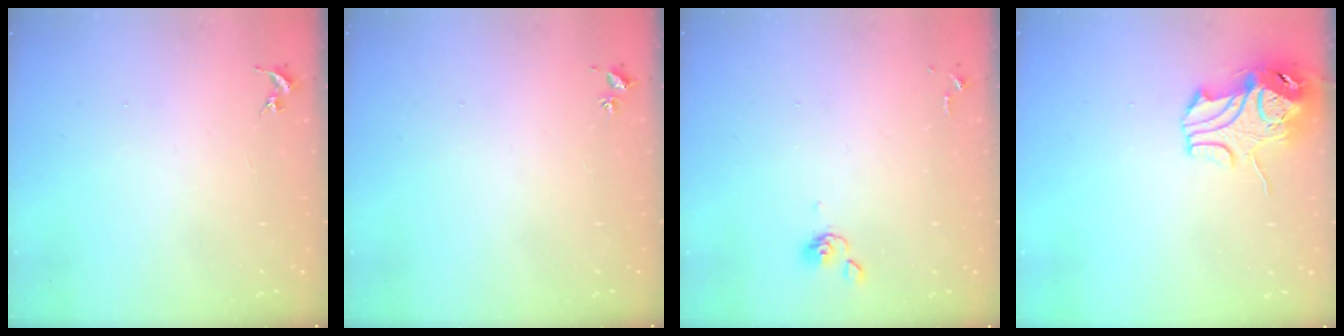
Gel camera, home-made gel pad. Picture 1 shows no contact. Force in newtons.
{"total": 2.0, "press": 2.0, "slide": 0.3}
{"total": 4.9, "press": 4.8, "slide": 0.9}
{"total": 10.5, "press": 10.4, "slide": 1.5}